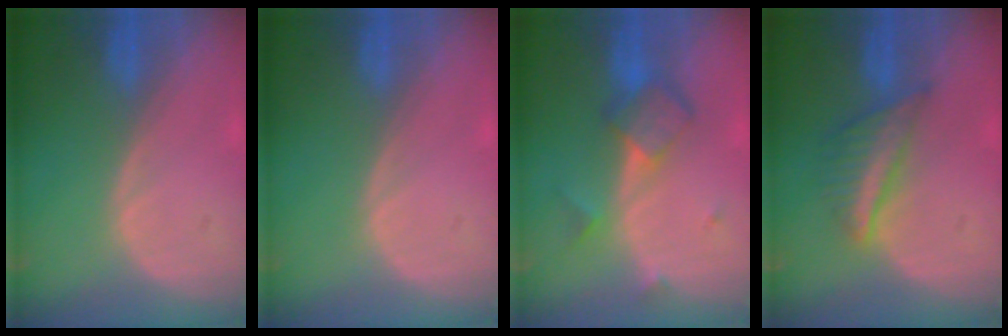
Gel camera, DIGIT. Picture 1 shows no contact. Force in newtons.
{"total": 0.0}
{"total": 6.0, "press": 5.3, "slide": 2.8}
{"total": 5.6, "press": 5.5, "slide": 1.1}